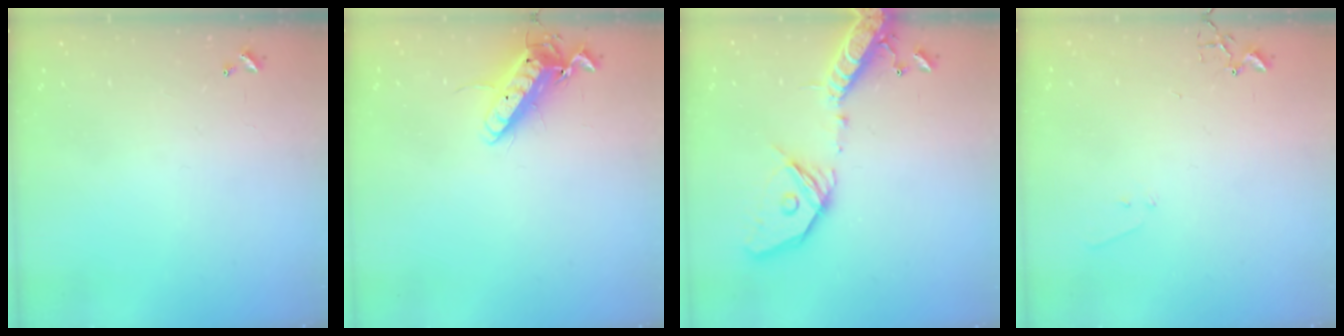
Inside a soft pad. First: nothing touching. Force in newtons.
{"total": 13.6, "press": 13.4, "slide": 2.0}
{"total": 21.3, "press": 20.9, "slide": 4.1}
{"total": 5.7, "press": 5.7, "slide": 0.7}